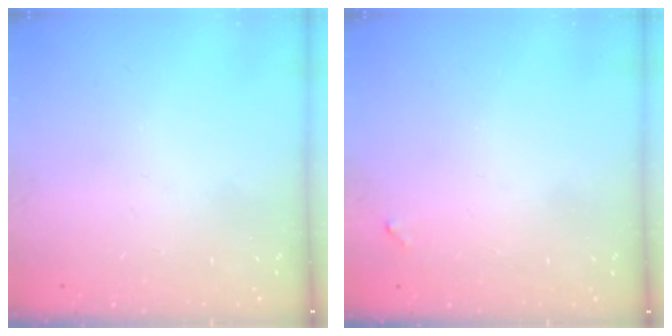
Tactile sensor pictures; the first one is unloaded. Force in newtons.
{"total": 3.9, "press": 3.9, "slide": 0.3}